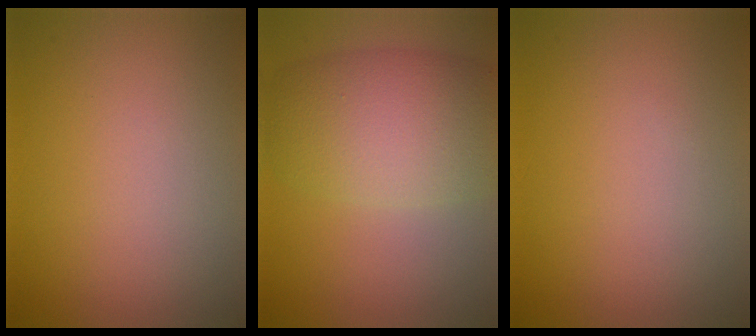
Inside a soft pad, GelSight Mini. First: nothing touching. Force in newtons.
{"total": 7.9, "press": 7.9, "slide": 0.1}
{"total": 0.0}